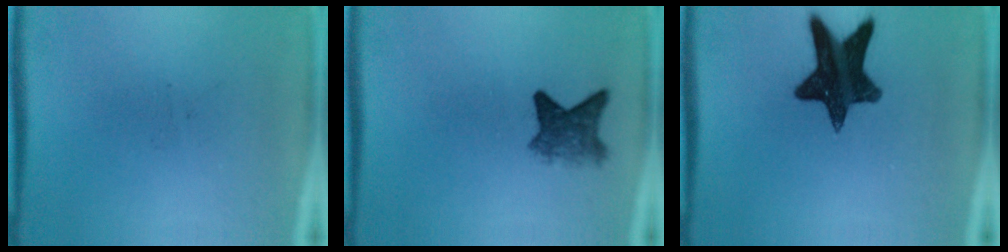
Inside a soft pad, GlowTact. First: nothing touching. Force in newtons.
{"total": 4.5}
{"total": 14.2}